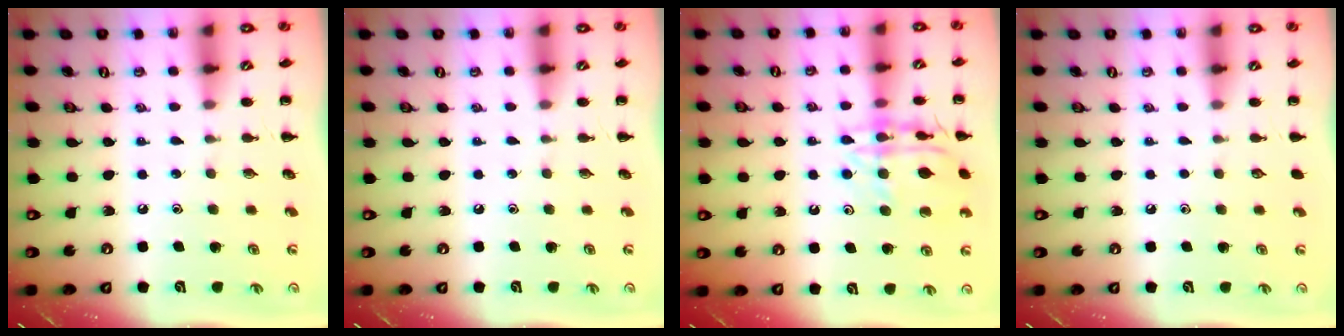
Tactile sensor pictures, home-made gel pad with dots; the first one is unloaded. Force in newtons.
{"total": 0.0}
{"total": 14.3, "press": 14.2, "slide": 1.3}
{"total": 0.0}